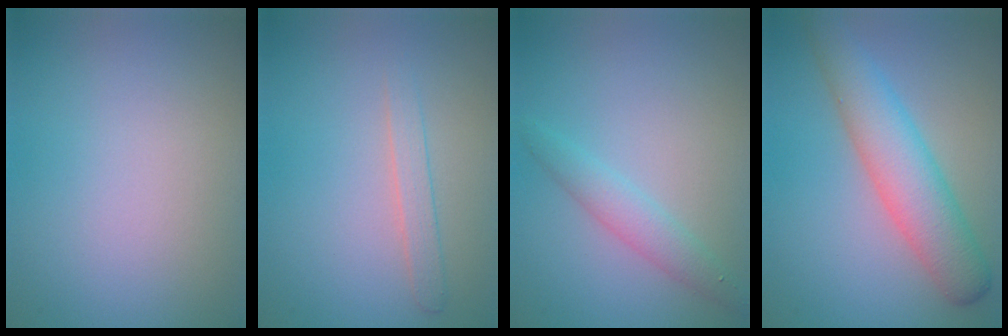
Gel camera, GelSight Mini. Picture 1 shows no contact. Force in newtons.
{"total": 1.4, "press": 1.4, "slide": 0.1}
{"total": 2.2, "press": 2.2, "slide": 0.1}
{"total": 5.5, "press": 5.5, "slide": 0.1}